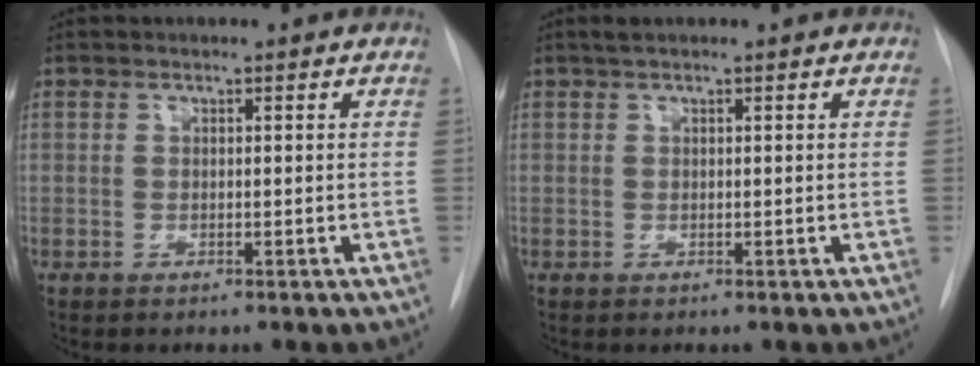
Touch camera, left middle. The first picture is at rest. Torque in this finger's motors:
{"motor_torque": [0.24, -0.22, 0.04, 0.00]}